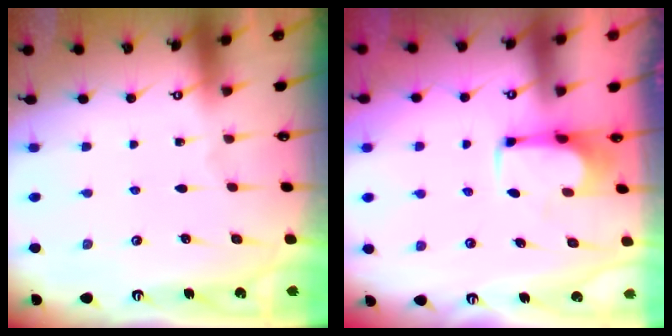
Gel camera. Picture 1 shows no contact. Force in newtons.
{"total": 4.1, "press": 3.9, "slide": 1.3}